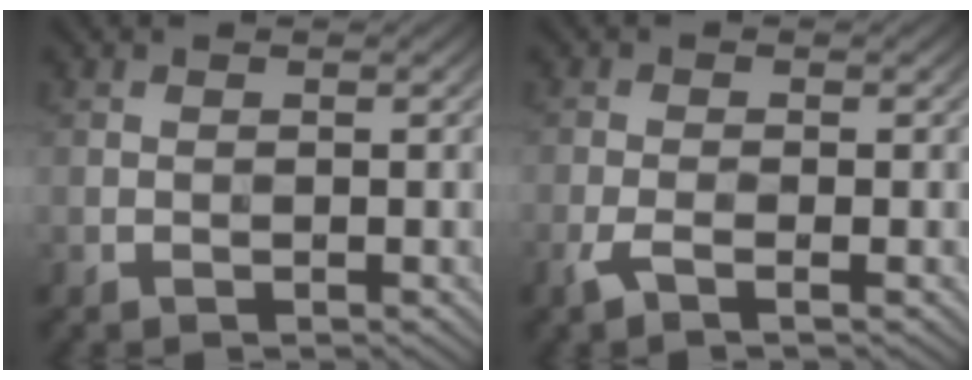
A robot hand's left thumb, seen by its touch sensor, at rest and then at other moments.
{"total": 2.2, "force": [-1.1, 0.5, 1.8], "torque": [-0.046, 0.001, -0.029]}